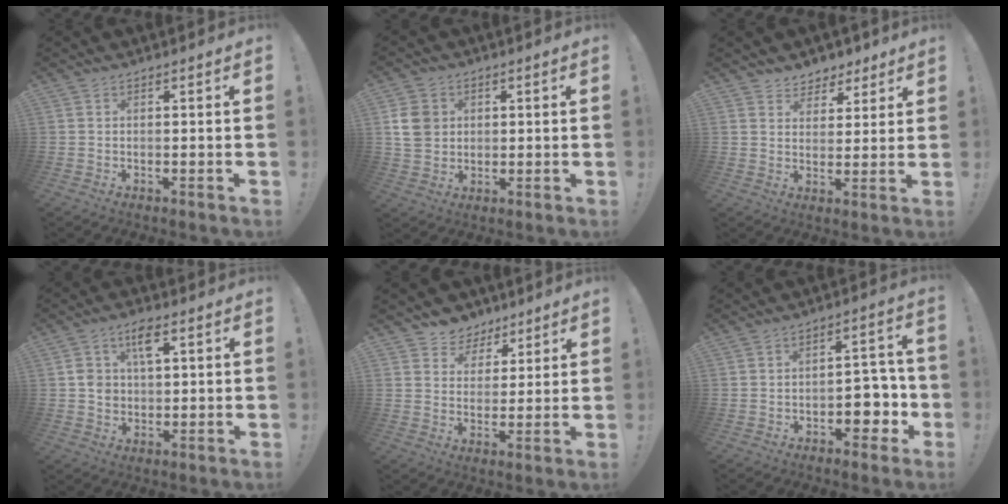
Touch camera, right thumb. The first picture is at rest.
{"total": 8.1, "force": [1.7, 7.0, 3.7], "torque": [-0.062, 0.002, 0.036]}
{"total": 6.1, "force": [4.1, 4.5, 0.5], "torque": [-0.003, -0.033, 0.081]}
{"total": 7.6, "force": [2.6, 4.9, 5.1], "torque": [-0.089, 0.002, 0.044]}
{"total": 6.3, "force": [3.7, 5.1, 0.3], "torque": [-0.002, -0.033, 0.075]}
{"total": 9.1, "force": [-3.8, 6.1, 5.5], "torque": [-0.042, 0.018, -0.060]}